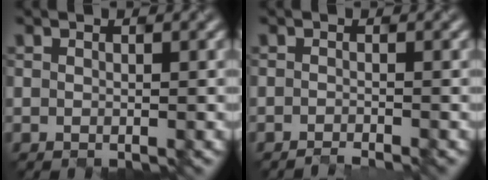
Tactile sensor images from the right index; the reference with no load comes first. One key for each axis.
{"total": 0.9, "fx": -0.7, "fy": 0.3, "fz": 0.5, "tx": 0.005, "ty": -0.009, "tz": -0.020}